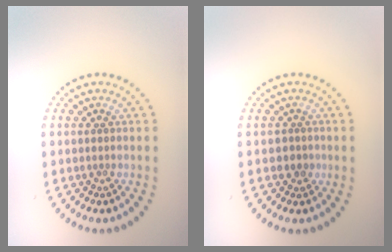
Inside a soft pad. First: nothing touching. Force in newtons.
{"total": 1.2, "press": 1.0, "slide": 0.6}